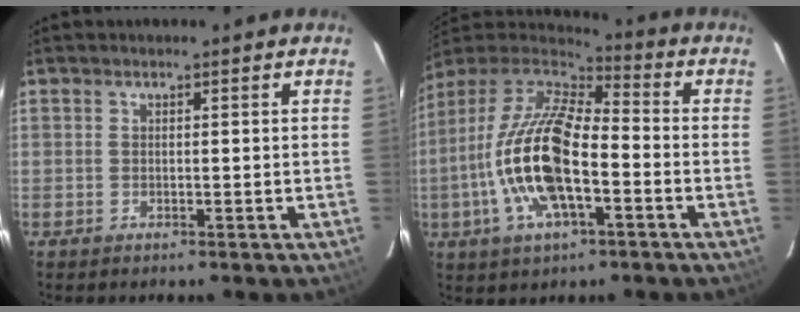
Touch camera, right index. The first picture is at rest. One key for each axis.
{"total": 19.3, "fx": -4.7, "fy": 7.8, "fz": 17.1, "tx": -0.347, "ty": -0.009, "tz": -0.094}